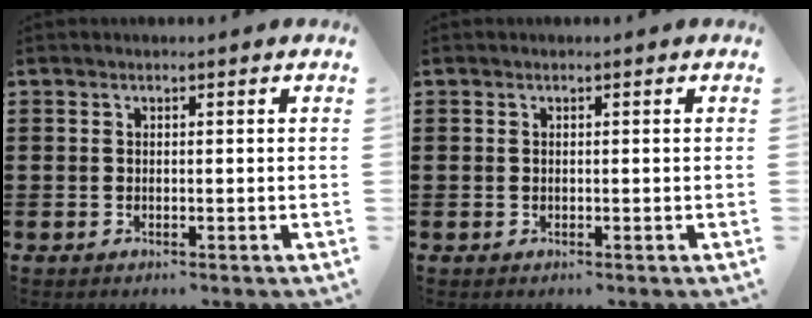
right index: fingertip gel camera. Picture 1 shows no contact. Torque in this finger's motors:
{"motor_torque": [-0.31, 0.78, -0.03, -0.01]}